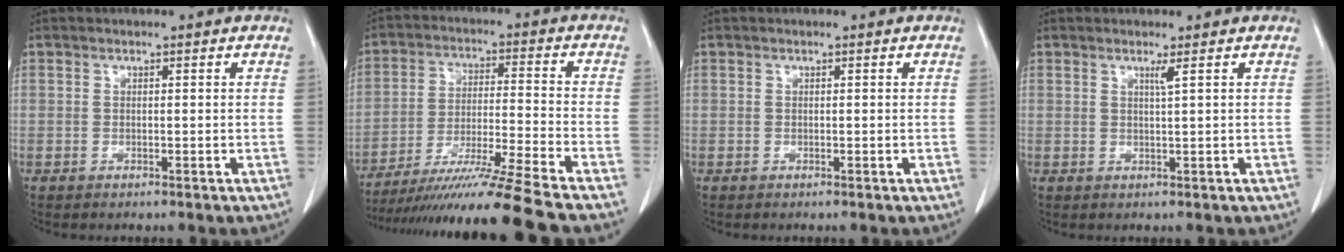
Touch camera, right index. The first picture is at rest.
{"total": 17.1, "force": [-14.5, -3.1, 8.5], "torque": [-0.153, -0.035, -0.247]}
{"total": 0.0}
{"total": 1.2, "force": [0.6, -0.5, 0.9], "torque": [-0.027, -0.008, 0.015]}